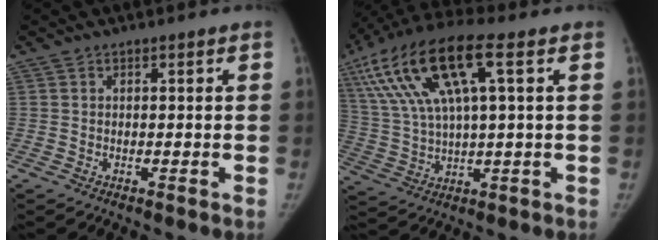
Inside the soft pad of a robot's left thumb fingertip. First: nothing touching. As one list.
[{"total": 19.8, "force": [7.3, 5.7, 17.5], "torque": [-0.371, 0.017, 0.134]}]